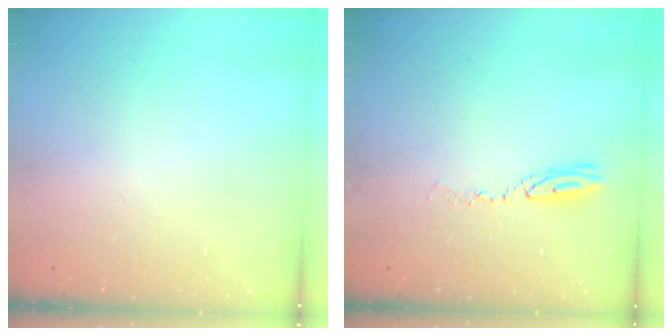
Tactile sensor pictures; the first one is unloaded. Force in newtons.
{"total": 5.4, "press": 5.3, "slide": 0.6}